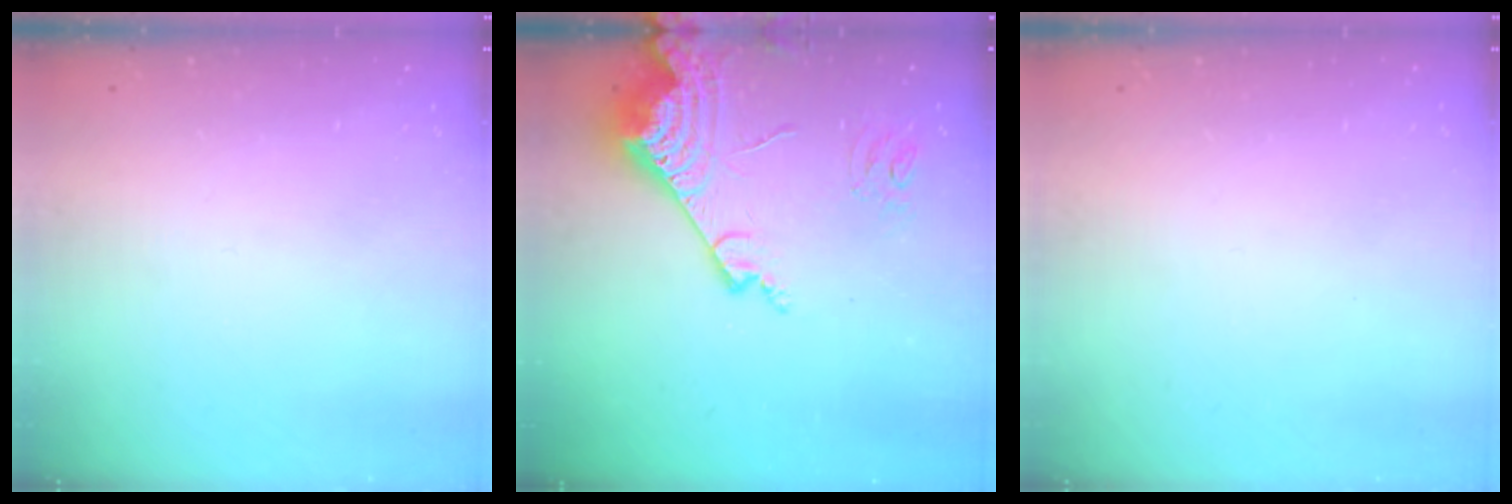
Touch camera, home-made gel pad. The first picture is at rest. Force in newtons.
{"total": 15.9, "press": 15.8, "slide": 1.9}
{"total": 0.0}